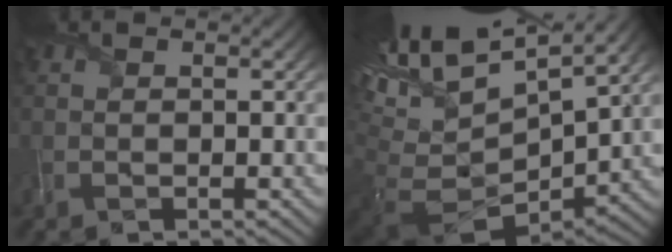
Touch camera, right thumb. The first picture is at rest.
{"total": 16.4, "force": [5.7, 8.2, 13.0], "torque": [-0.276, 0.018, 0.159]}